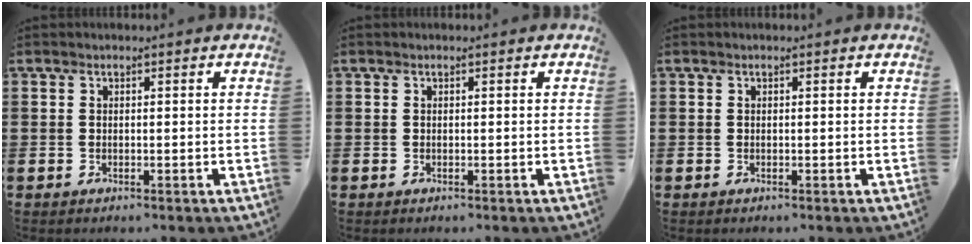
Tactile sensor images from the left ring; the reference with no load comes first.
{"total": 0.0}
{"total": 0.0}